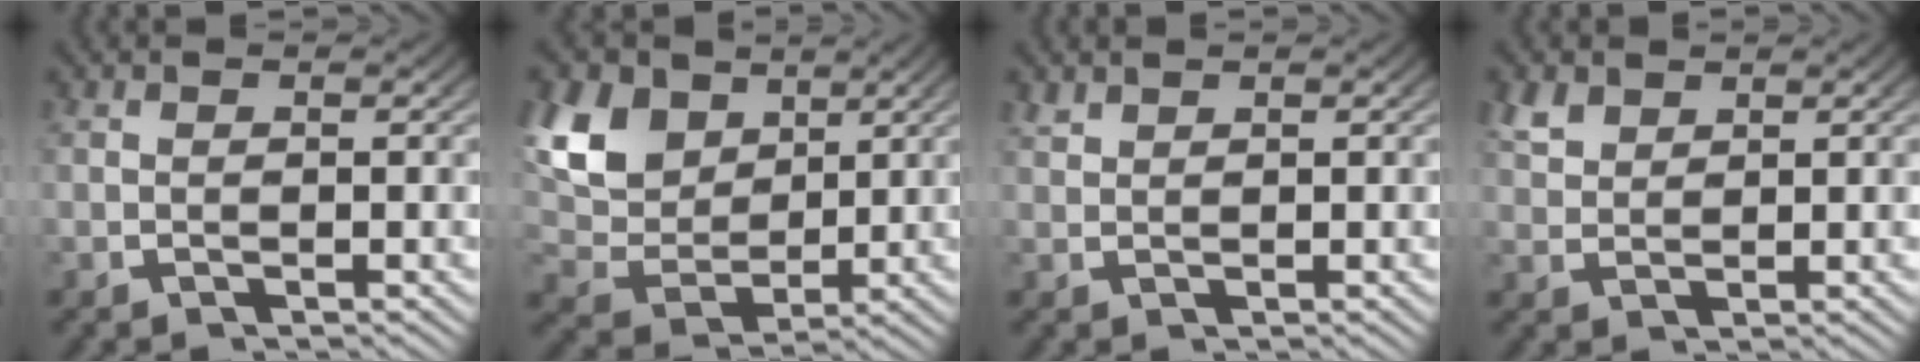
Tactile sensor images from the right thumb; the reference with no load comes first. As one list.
[{"total": 10.6, "force": [2.2, 8.1, 6.5], "torque": [-0.168, -0.031, 0.049]}, {"total": 1.1, "force": [1.1, 0.1, 0.0], "torque": [0.001, 0.003, 0.026]}, {"total": 2.5, "force": [2.0, 1.2, 0.9], "torque": [-0.019, 0.000, 0.045]}]